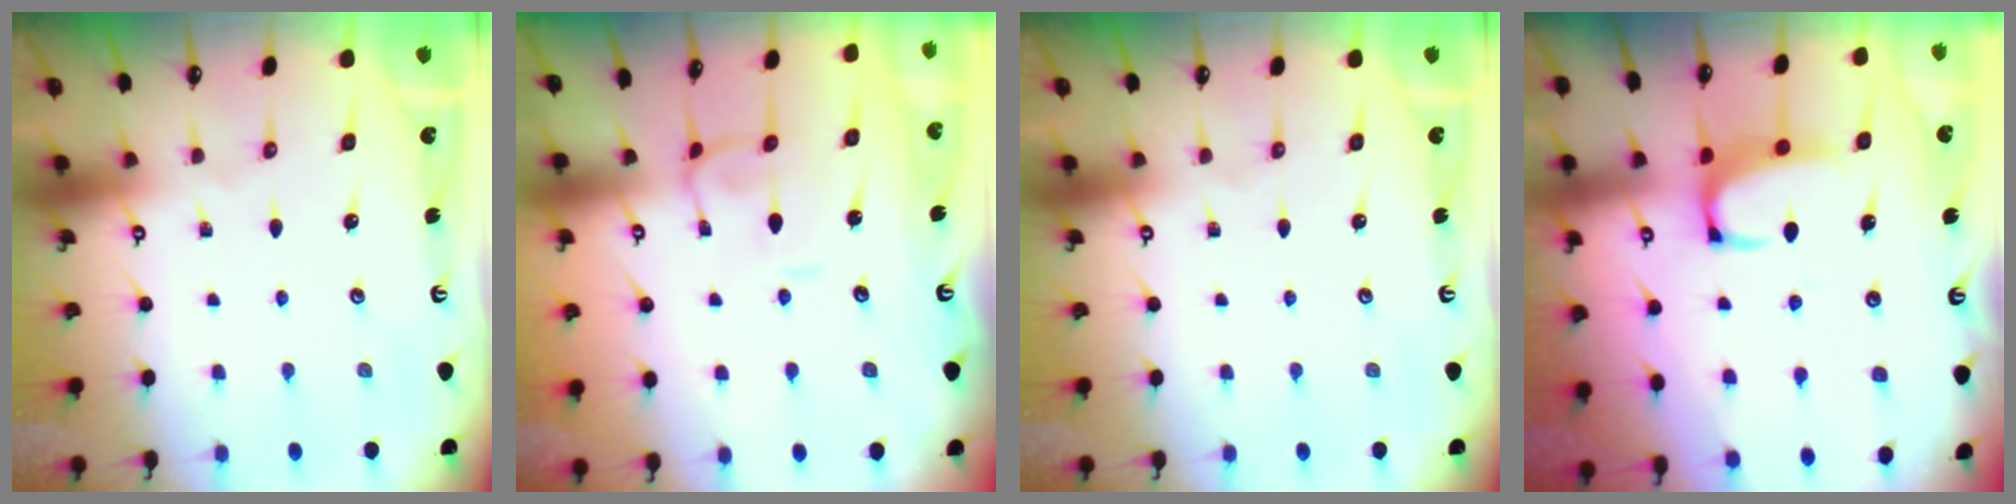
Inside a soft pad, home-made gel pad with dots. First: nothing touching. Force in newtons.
{"total": 2.0, "press": 2.0, "slide": 0.5}
{"total": 0.0}
{"total": 2.4, "press": 2.3, "slide": 0.7}